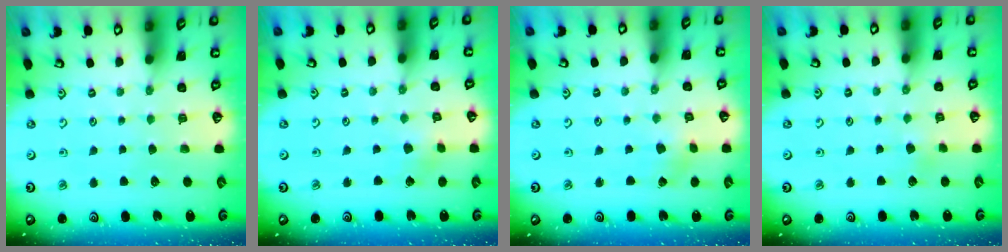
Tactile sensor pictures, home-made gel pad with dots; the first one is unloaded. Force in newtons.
{"total": 2.8, "press": 2.8, "slide": 0.1}
{"total": 1.9, "press": 1.9, "slide": 0.2}
{"total": 2.1, "press": 2.0, "slide": 0.6}